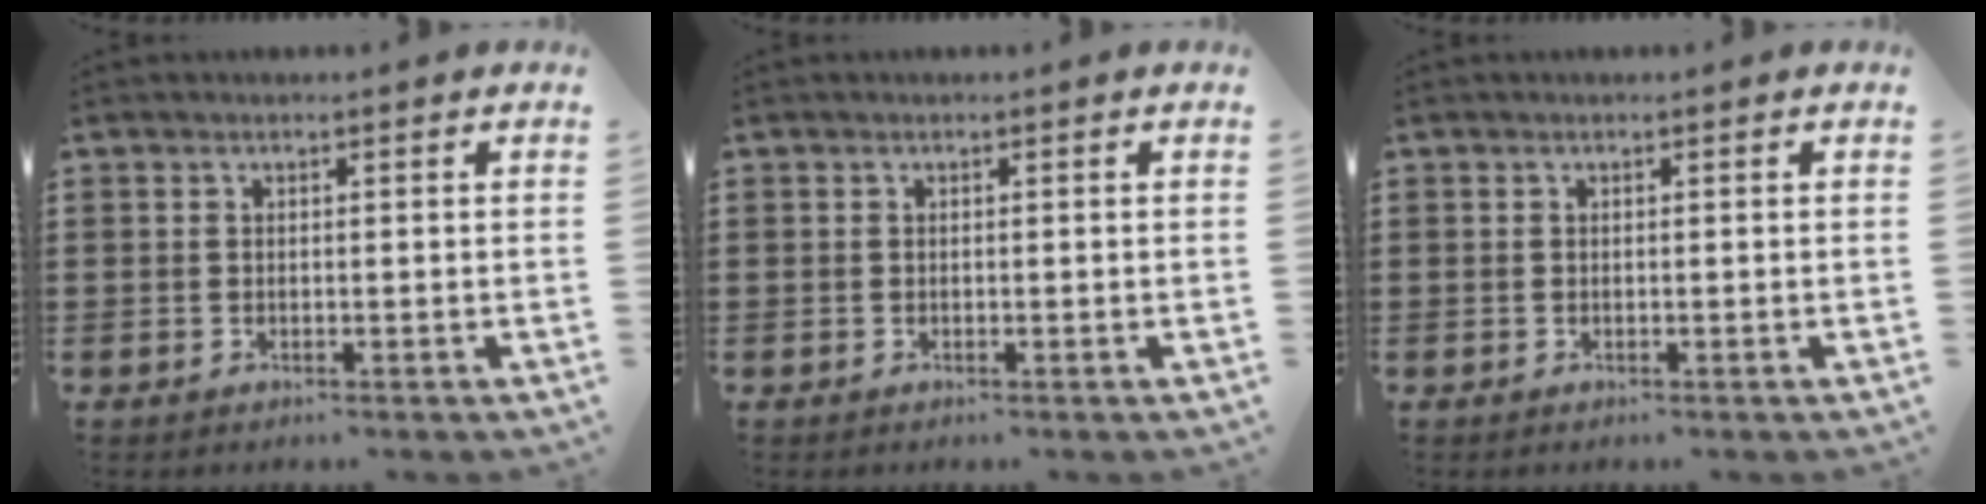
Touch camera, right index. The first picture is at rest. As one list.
[{"total": 0.0}, {"total": 0.0}]